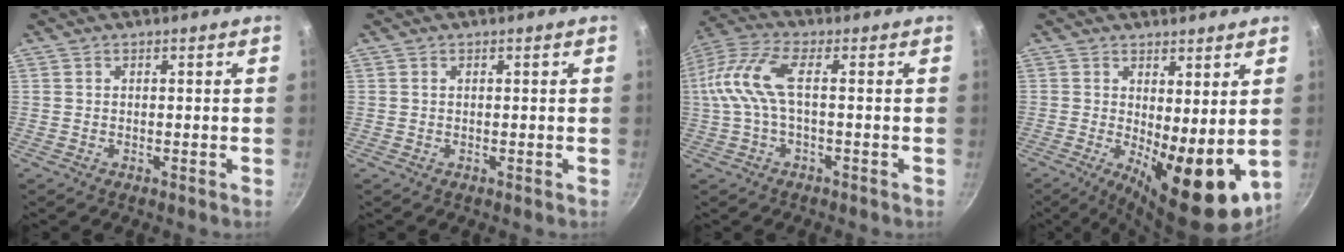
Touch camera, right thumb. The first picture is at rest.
{"total": 0.0}
{"total": 9.9, "force": [0.4, 3.7, 9.1], "torque": [-0.229, 0.032, 0.006]}
{"total": 15.0, "force": [-1.1, 5.8, 13.8], "torque": [-0.203, -0.031, 0.005]}